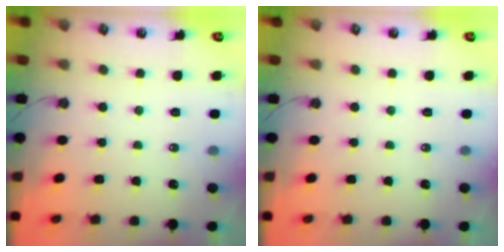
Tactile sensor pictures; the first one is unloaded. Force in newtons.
{"total": 0.0}